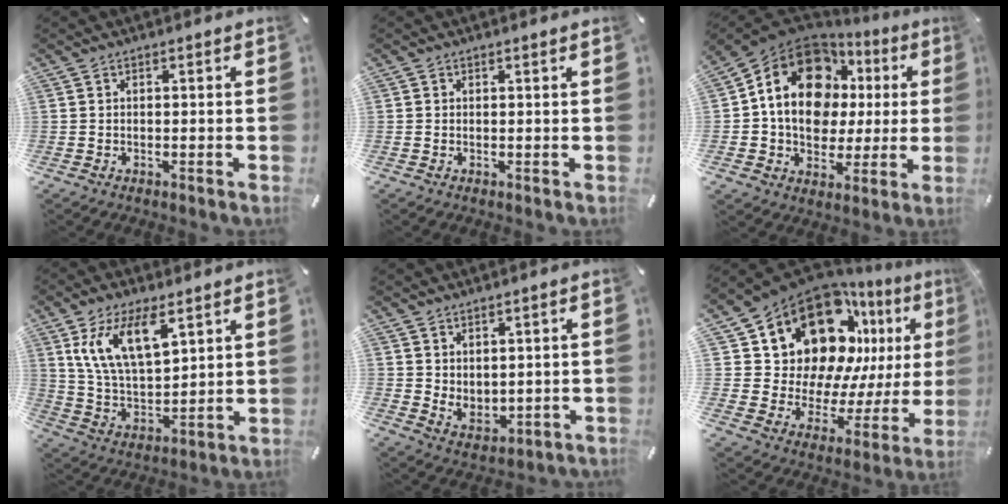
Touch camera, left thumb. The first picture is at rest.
{"total": 0.0}
{"total": 16.6, "force": [4.7, 12.7, 9.5], "torque": [-0.167, -0.026, 0.084]}
{"total": 13.1, "force": [7.9, 6.1, 8.5], "torque": [-0.190, -0.022, 0.147]}
{"total": 4.1, "force": [2.9, 2.8, 0.6], "torque": [-0.007, -0.022, 0.054]}
{"total": 20.5, "force": [12.5, 12.5, 10.2], "torque": [-0.166, -0.113, 0.232]}